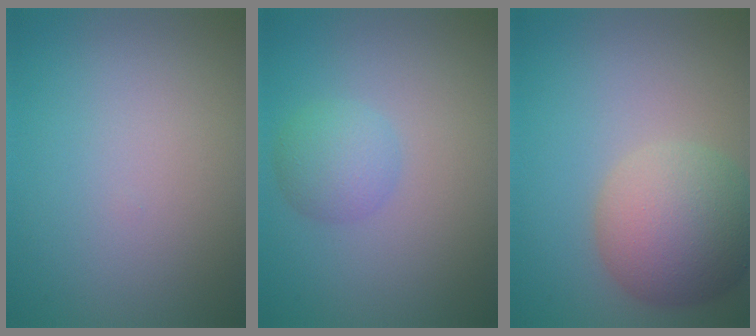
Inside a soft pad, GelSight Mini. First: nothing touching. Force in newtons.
{"total": 2.7, "press": 2.7, "slide": 0.1}
{"total": 7.3, "press": 7.3, "slide": 0.3}